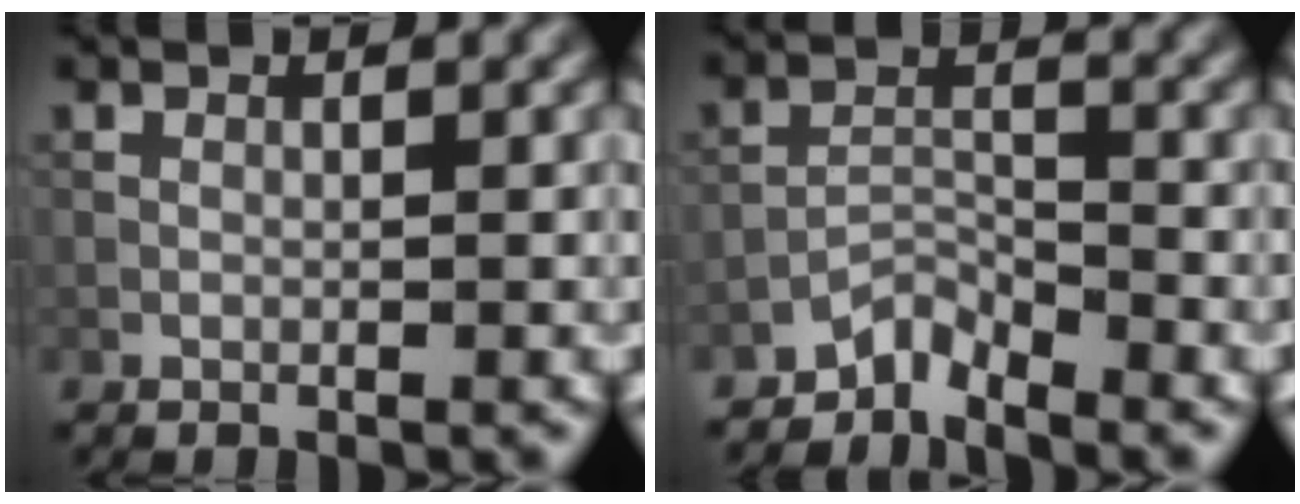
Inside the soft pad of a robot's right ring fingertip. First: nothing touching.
{"total": 2.6, "force": [-2.5, 0.5, 0.5], "torque": [-0.003, 0.009, -0.053]}